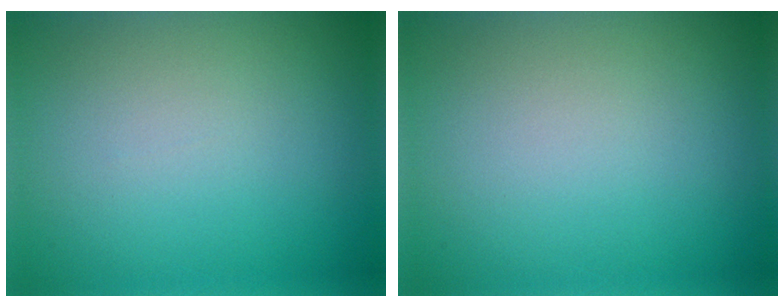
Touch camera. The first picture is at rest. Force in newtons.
{"total": 0.0}